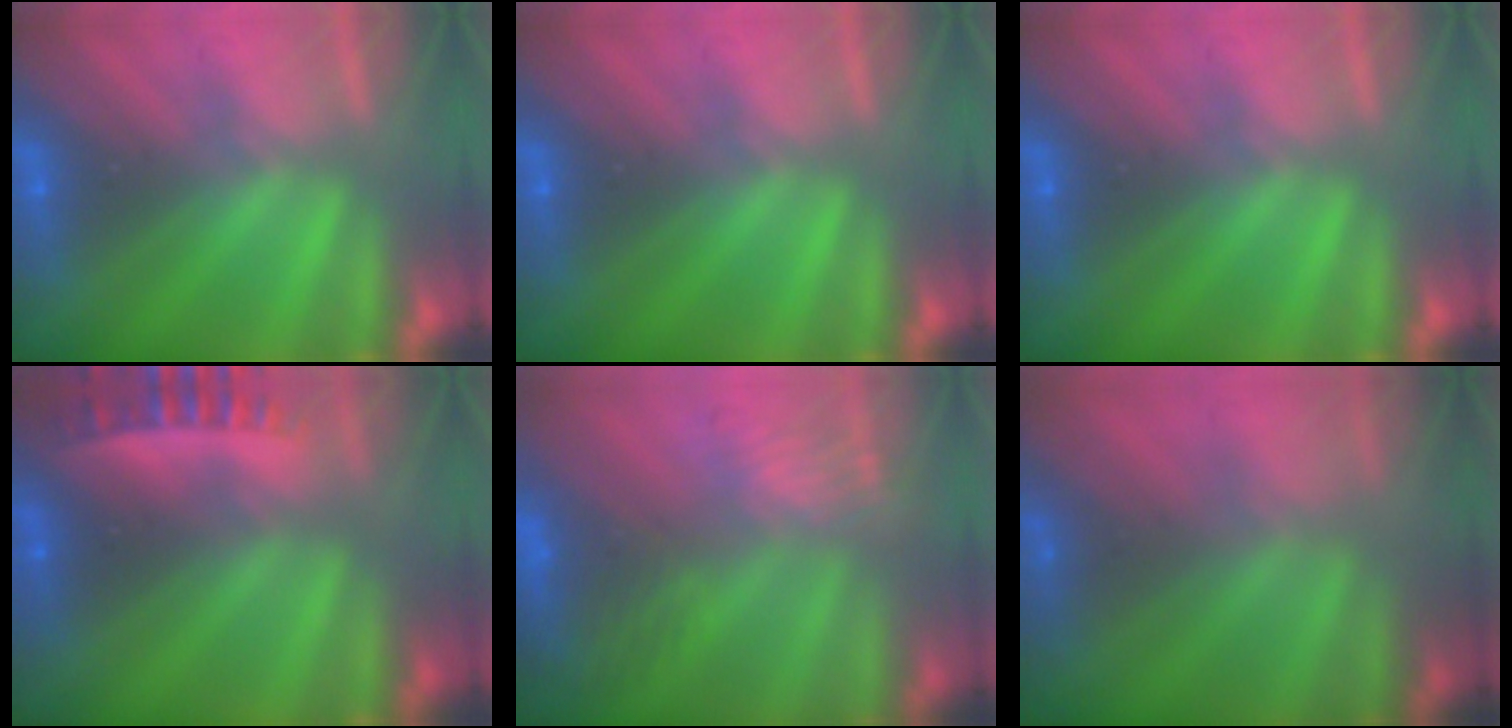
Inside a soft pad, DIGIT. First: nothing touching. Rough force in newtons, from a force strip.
{"total": 0.0}
{"total": 0.0}
{"total": 2.7}
{"total": 9.1}
{"total": 7.5}